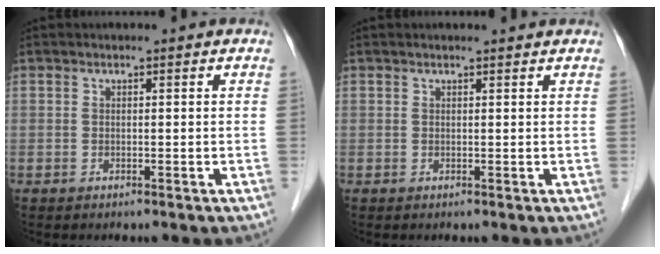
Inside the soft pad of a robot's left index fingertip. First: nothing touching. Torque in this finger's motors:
{"motor_torque": [-0.53, -1.54, 0.03, -0.01]}